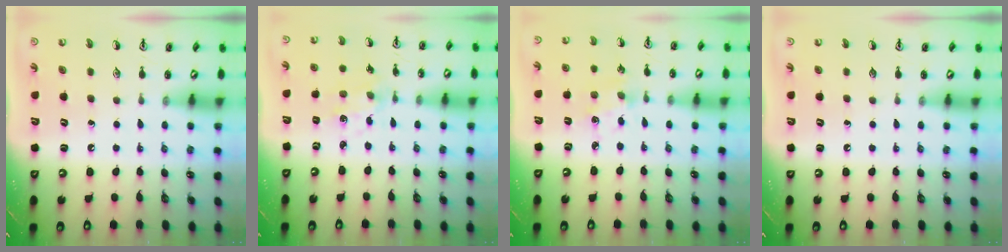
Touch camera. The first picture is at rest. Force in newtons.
{"total": 1.7, "press": 1.7, "slide": 0.0}
{"total": 2.9, "press": 2.9, "slide": 0.3}
{"total": 0.0}